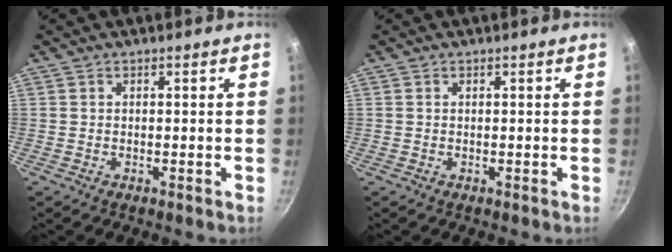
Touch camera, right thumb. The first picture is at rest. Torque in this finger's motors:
{"motor_torque": [-0.36, 0.52, -0.05, 0.60, 0.03]}